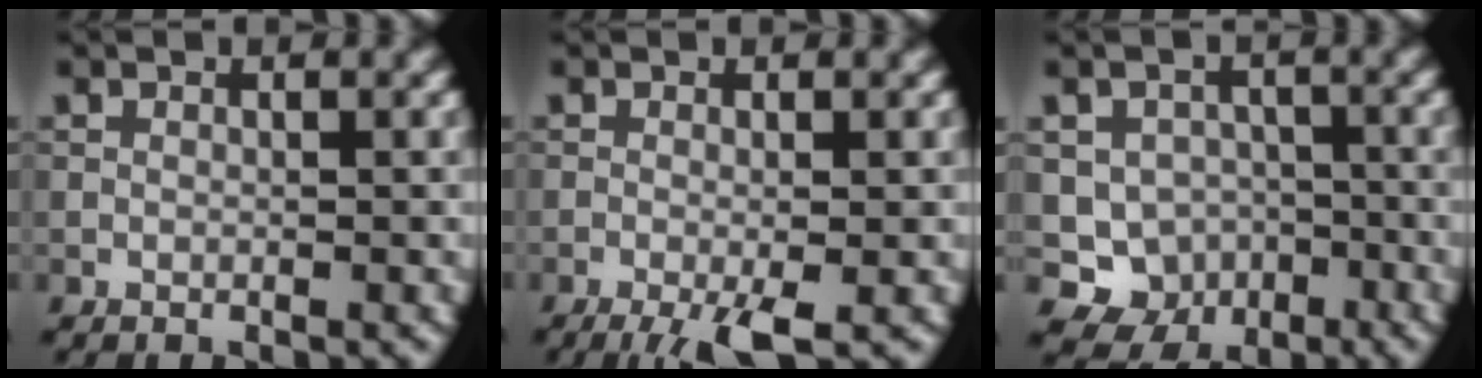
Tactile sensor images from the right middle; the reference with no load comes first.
{"total": 3.6, "force": [-1.8, 0.6, 3.0], "torque": [-0.051, -0.004, -0.033]}
{"total": 4.9, "force": [-2.0, 4.3, 1.3], "torque": [-0.007, -0.010, -0.028]}